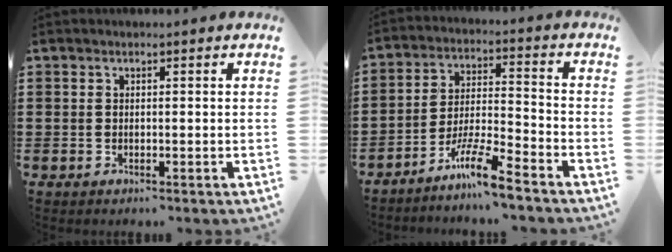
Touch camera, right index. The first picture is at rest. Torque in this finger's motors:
{"motor_torque": [-0.24, 0.35, 0.15, 0.06]}